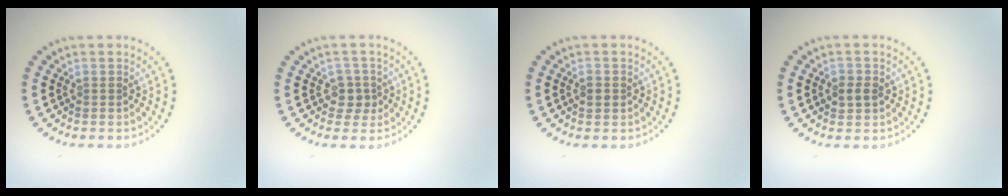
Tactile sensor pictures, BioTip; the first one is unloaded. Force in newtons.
{"total": 1.8, "press": 1.5, "slide": 1.0}
{"total": 1.4, "press": 1.4, "slide": 0.1}
{"total": 1.6, "press": 1.6, "slide": 0.3}